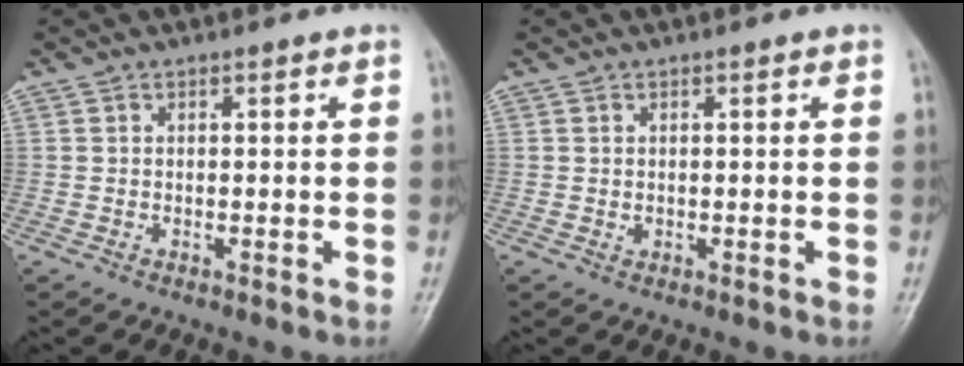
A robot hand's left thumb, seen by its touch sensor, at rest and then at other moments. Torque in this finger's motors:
{"motor_torque": [-0.02, 0.06, -0.08, 0.01, 0.00]}